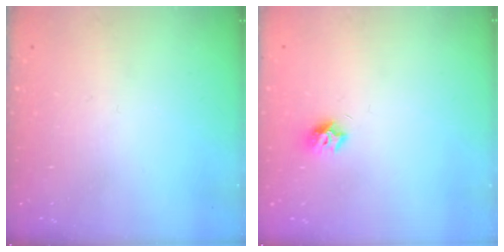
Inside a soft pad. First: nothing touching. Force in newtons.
{"total": 7.6, "press": 7.6, "slide": 0.7}